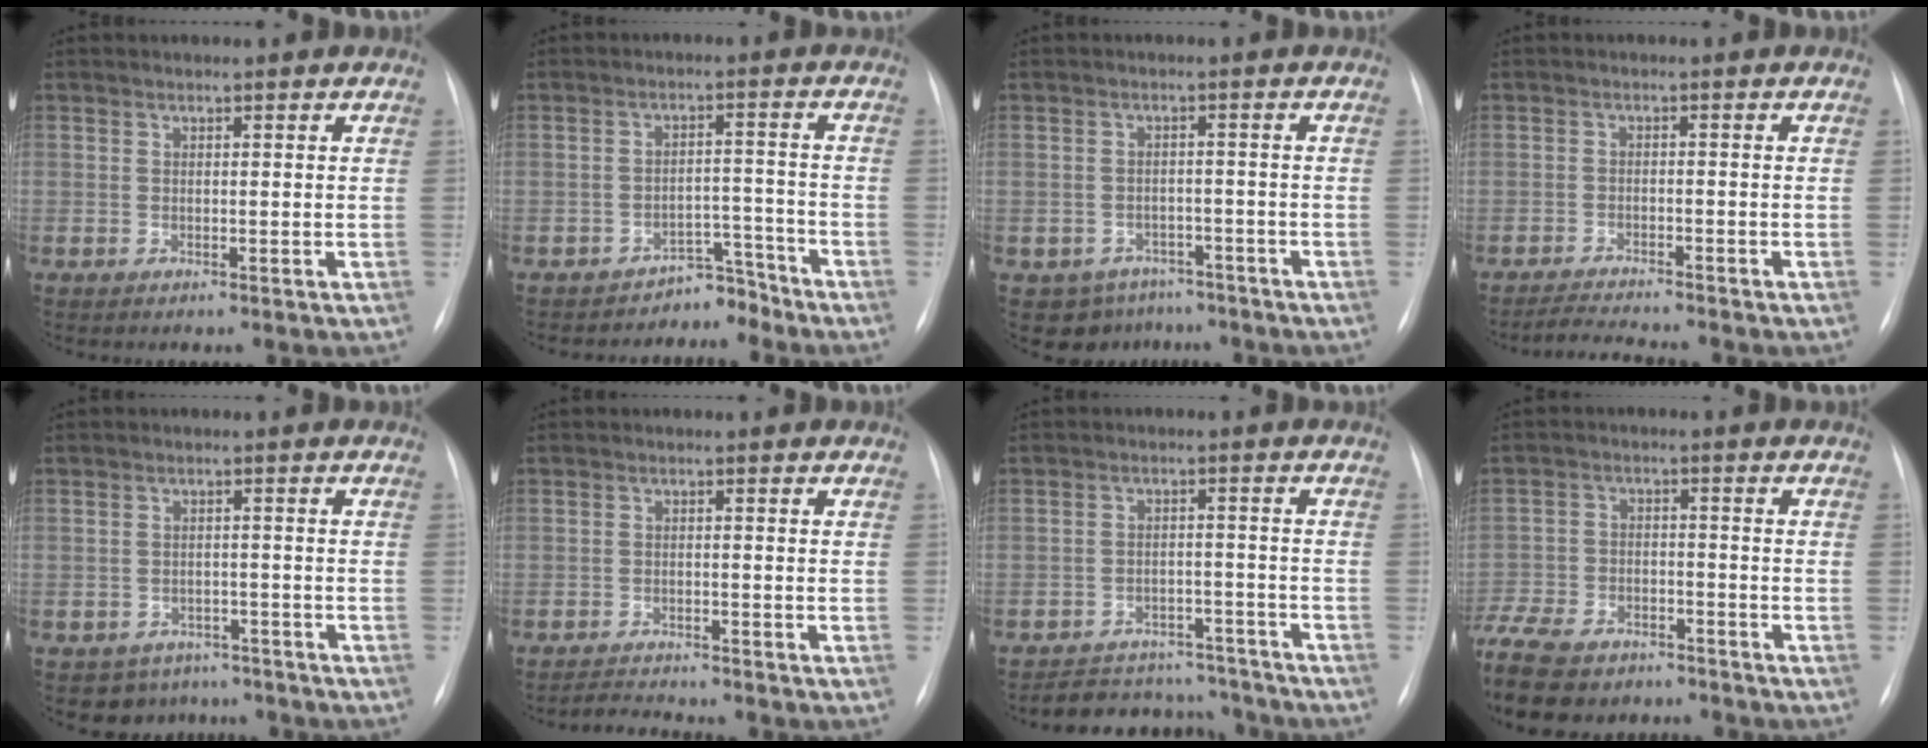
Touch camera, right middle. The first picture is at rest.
{"total": 4.2, "force": [-3.9, 1.3, -0.5], "torque": [0.018, 0.025, -0.056]}
{"total": 6.3, "force": [-4.6, 4.3, 0.6], "torque": [0.001, 0.015, -0.060]}
{"total": 4.8, "force": [-4.6, -0.5, 1.3], "torque": [-0.027, -0.019, -0.076]}
{"total": 5.9, "force": [-4.7, 3.6, -0.1], "torque": [0.010, 0.021, -0.060]}
{"total": 2.9, "force": [-2.9, -0.4, 0.0], "torque": [-0.005, -0.018, -0.048]}
{"total": 11.4, "force": [-10.6, 4.1, 1.0], "torque": [-0.002, 0.024, -0.139]}
{"total": 18.3, "force": [-14.2, 8.0, 8.2], "torque": [-0.226, -0.026, -0.224]}